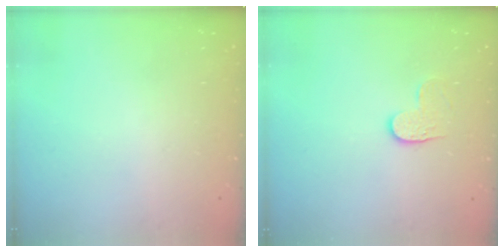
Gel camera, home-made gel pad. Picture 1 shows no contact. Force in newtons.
{"total": 4.7, "press": 4.7, "slide": 0.4}